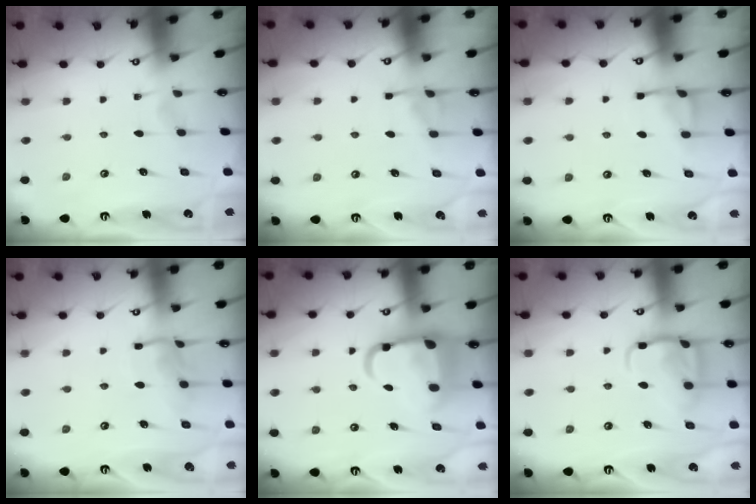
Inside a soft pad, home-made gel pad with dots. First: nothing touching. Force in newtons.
{"total": 3.9, "press": 3.9, "slide": 0.6}
{"total": 6.4, "press": 6.4, "slide": 0.6}
{"total": 8.9, "press": 8.9, "slide": 0.5}
{"total": 12.7, "press": 12.6, "slide": 1.6}
{"total": 15.1, "press": 15.1, "slide": 1.4}